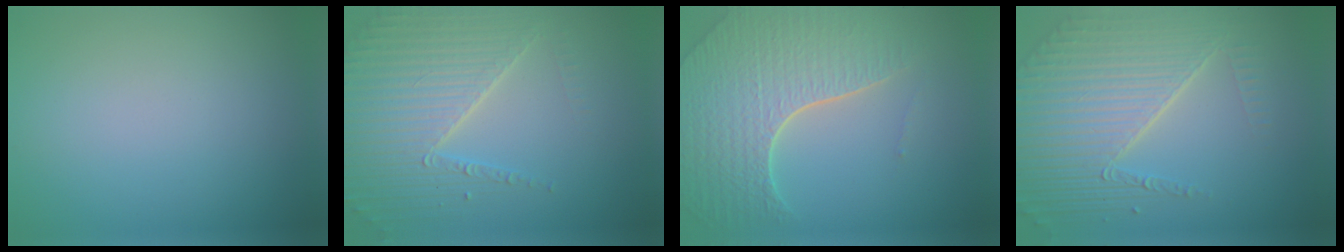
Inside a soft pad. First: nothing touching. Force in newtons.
{"total": 4.9, "press": 4.8, "slide": 1.2}
{"total": 8.1, "press": 5.7, "slide": 5.7}
{"total": 8.6, "press": 5.7, "slide": 6.5}